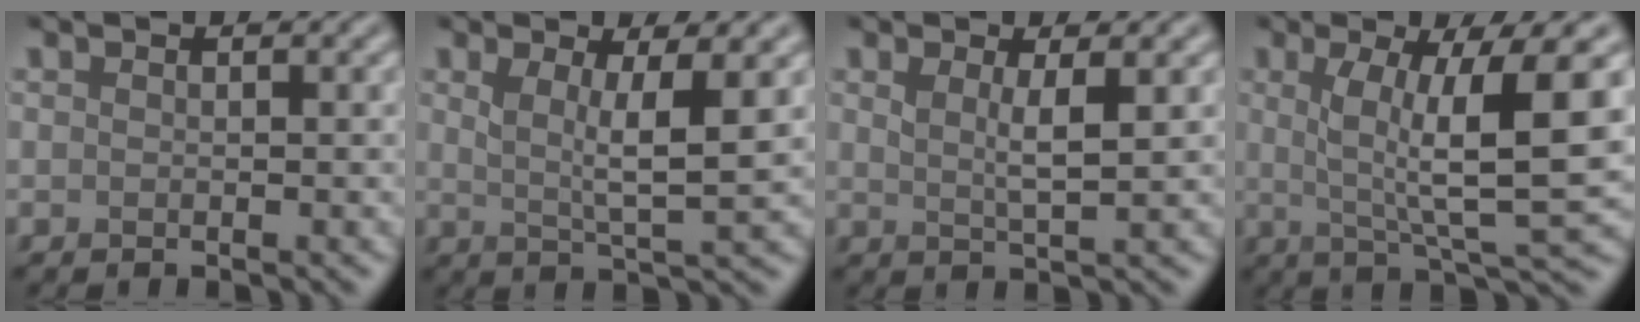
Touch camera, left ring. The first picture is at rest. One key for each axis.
{"total": 4.2, "fx": 1.2, "fy": 1.0, "fz": 3.9, "tx": -0.065, "ty": -0.008, "tz": 0.020}
{"total": 2.3, "fx": 0.9, "fy": 0.5, "fz": 2.0, "tx": -0.035, "ty": -0.006, "tz": 0.015}
{"total": 8.7, "fx": 1.4, "fy": 1.7, "fz": 8.4, "tx": -0.128, "ty": -0.010, "tz": 0.026}